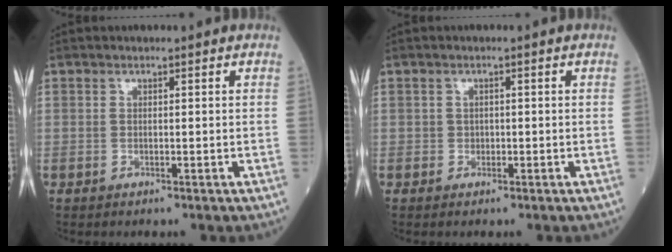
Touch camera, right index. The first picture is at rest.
{"total": 0.8, "force": [-0.2, 0.8, 0.1], "torque": [0.001, 0.004, -0.006]}